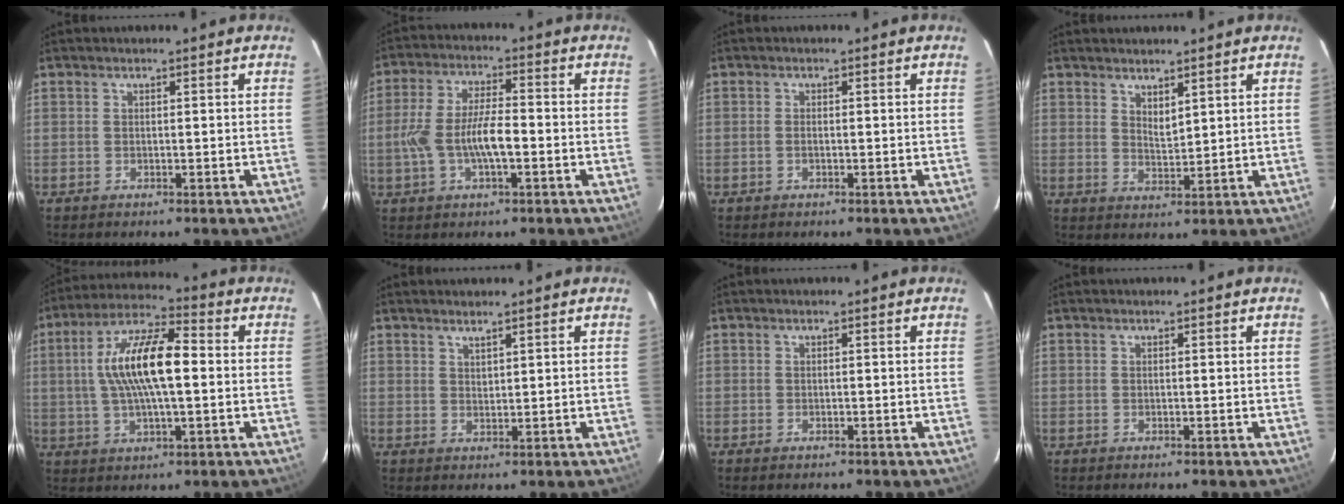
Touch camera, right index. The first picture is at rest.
{"total": 9.6, "force": [-2.1, 2.9, 8.9], "torque": [-0.180, 0.003, -0.037]}
{"total": 0.9, "force": [-0.3, 0.4, 0.7], "torque": [-0.015, 0.001, -0.006]}
{"total": 3.2, "force": [2.4, 1.0, 1.8], "torque": [-0.028, -0.005, 0.042]}
{"total": 14.3, "force": [0.9, 4.4, 13.6], "torque": [-0.258, 0.017, 0.012]}
{"total": 1.8, "force": [1.6, 0.4, 0.8], "torque": [-0.010, 0.001, 0.028]}
{"total": 0.6, "force": [-0.4, 0.3, 0.2], "torque": [-0.005, -0.003, -0.008]}
{"total": 0.0}